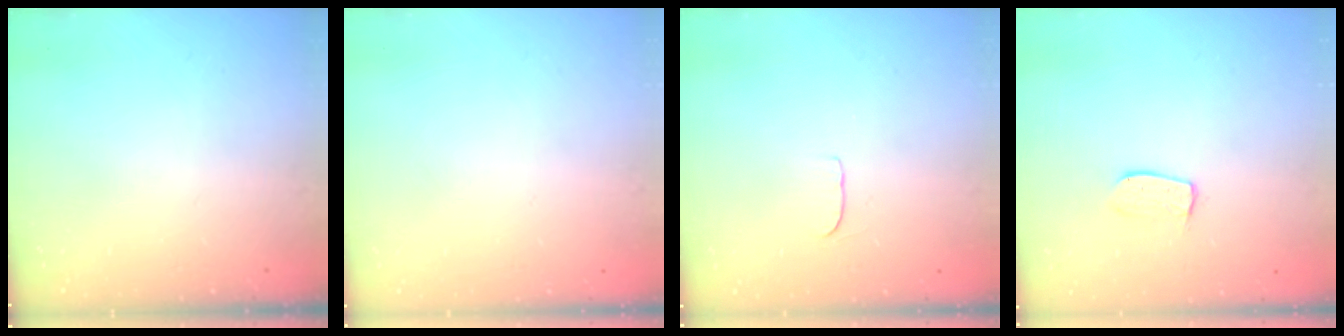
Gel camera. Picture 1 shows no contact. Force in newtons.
{"total": 0.0}
{"total": 4.1, "press": 4.1, "slide": 0.3}
{"total": 6.7, "press": 6.7, "slide": 0.5}